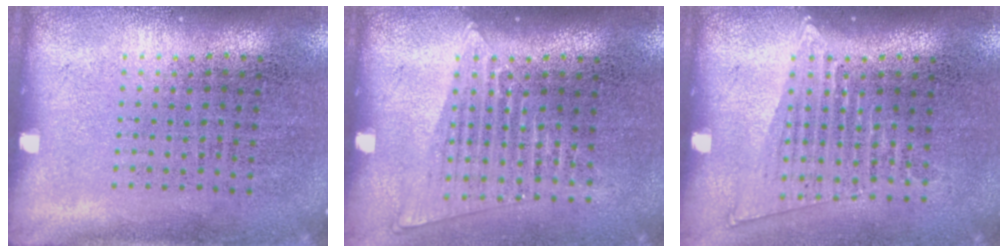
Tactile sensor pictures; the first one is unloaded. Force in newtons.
{"total": 1.4, "press": 1.3, "slide": 0.6}
{"total": 1.4, "press": 1.2, "slide": 0.7}